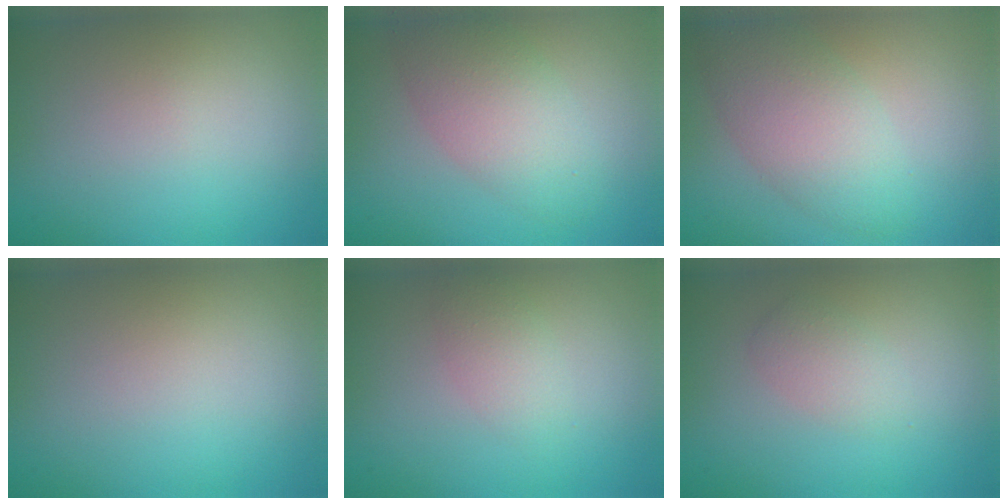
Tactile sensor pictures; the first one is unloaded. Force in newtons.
{"total": 4.6, "press": 4.6, "slide": 0.1}
{"total": 4.9, "press": 4.9, "slide": 0.1}
{"total": 0.0}
{"total": 1.9, "press": 1.9, "slide": 0.1}
{"total": 1.7, "press": 1.7, "slide": 0.1}